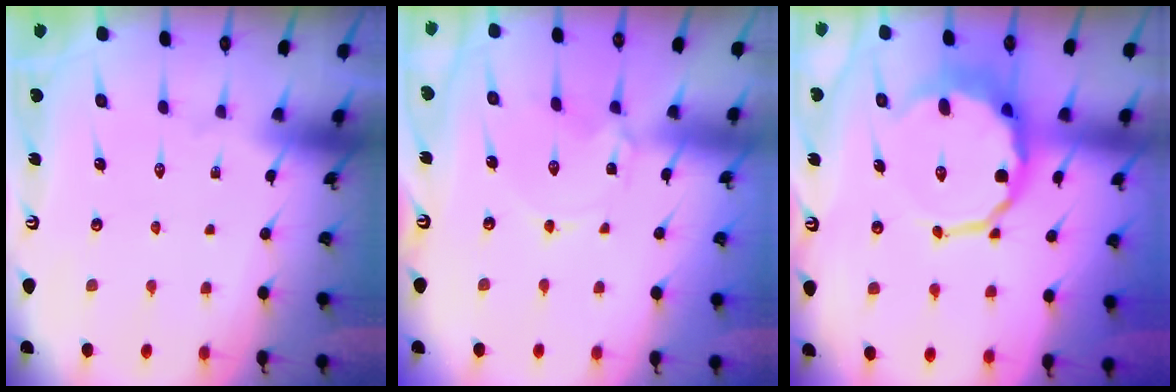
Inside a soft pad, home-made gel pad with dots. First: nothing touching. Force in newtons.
{"total": 3.7, "press": 3.7, "slide": 0.3}
{"total": 10.8, "press": 10.4, "slide": 2.8}